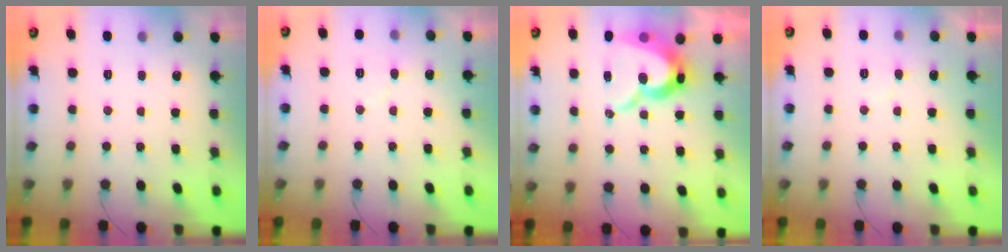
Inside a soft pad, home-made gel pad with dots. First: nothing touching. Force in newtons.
{"total": 4.5, "press": 4.5, "slide": 0.4}
{"total": 14.7, "press": 14.7, "slide": 1.4}
{"total": 5.5, "press": 5.5, "slide": 0.3}